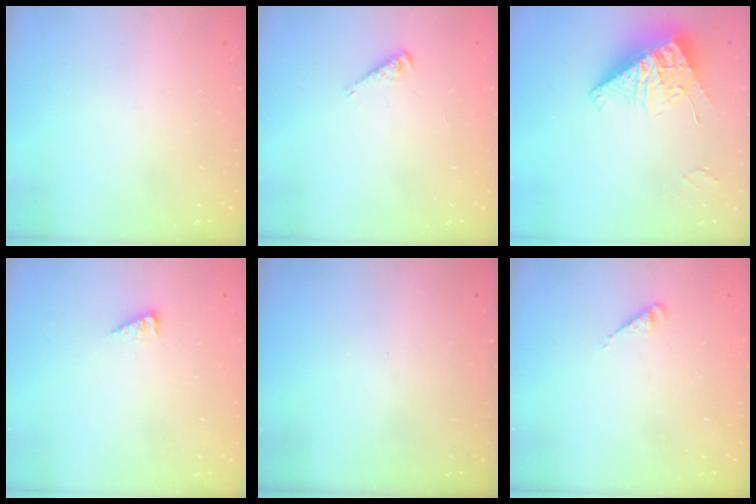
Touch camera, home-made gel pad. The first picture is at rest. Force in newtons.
{"total": 2.9, "press": 2.9, "slide": 0.3}
{"total": 11.6, "press": 11.5, "slide": 1.5}
{"total": 2.7, "press": 2.7, "slide": 0.4}
{"total": 0.0}
{"total": 2.3, "press": 2.3, "slide": 0.2}